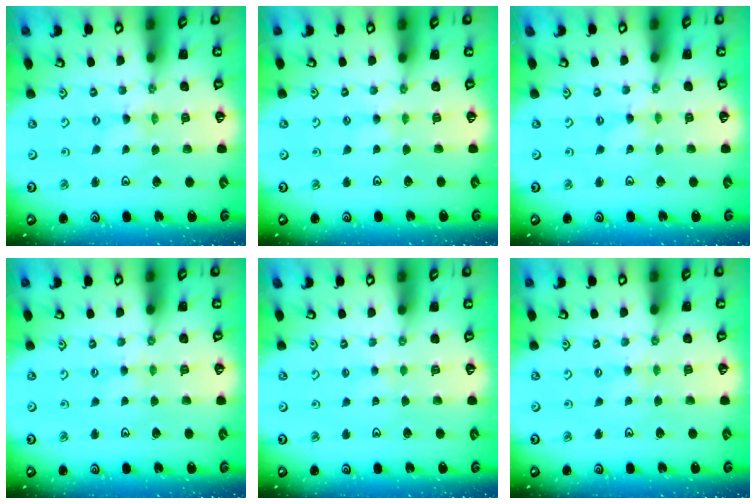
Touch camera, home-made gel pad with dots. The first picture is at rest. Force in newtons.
{"total": 2.8, "press": 2.8, "slide": 0.3}
{"total": 0.0}
{"total": 2.0, "press": 2.0, "slide": 0.2}
{"total": 1.3, "press": 1.3, "slide": 0.2}
{"total": 2.1, "press": 2.1, "slide": 0.4}